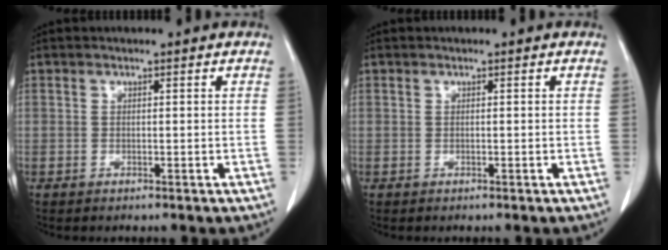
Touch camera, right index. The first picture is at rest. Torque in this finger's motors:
{"motor_torque": [0.00, 0.00, 0.00, 0.00]}